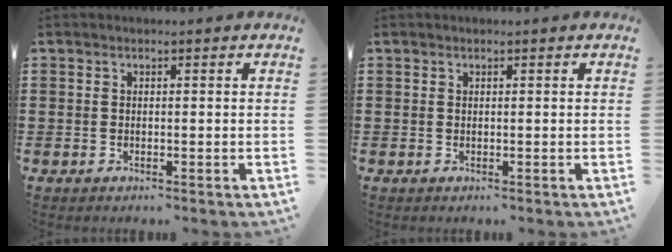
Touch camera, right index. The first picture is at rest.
{"total": 0.0}